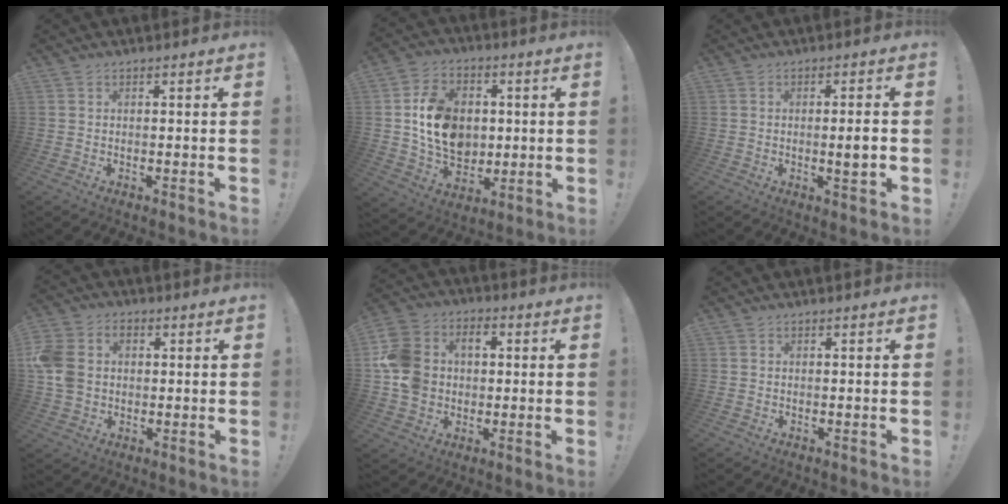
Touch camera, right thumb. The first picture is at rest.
{"total": 15.3, "force": [0.7, 12.5, 8.8], "torque": [-0.130, 0.008, 0.025]}
{"total": 4.8, "force": [-0.5, 0.4, 4.8], "torque": [-0.062, -0.008, -0.012]}
{"total": 11.1, "force": [1.1, 8.8, 6.8], "torque": [-0.141, 0.005, 0.024]}
{"total": 14.5, "force": [0.7, 12.5, 7.4], "torque": [-0.144, 0.007, 0.015]}
{"total": 0.0}